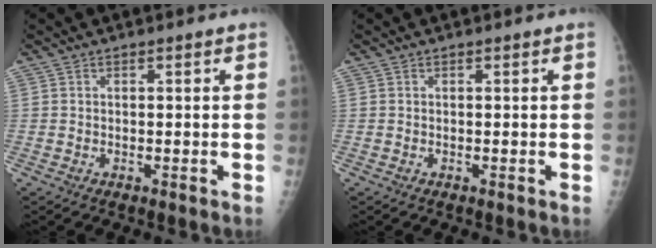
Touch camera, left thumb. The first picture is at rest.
{"total": 0.0}